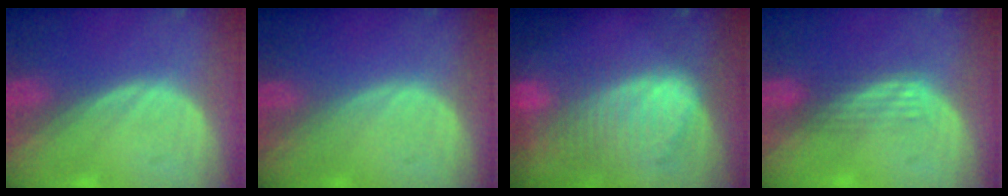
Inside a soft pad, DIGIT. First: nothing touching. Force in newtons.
{"total": 0.0}
{"total": 9.3, "press": 8.1, "slide": 4.6}
{"total": 2.9, "press": 2.5, "slide": 1.5}